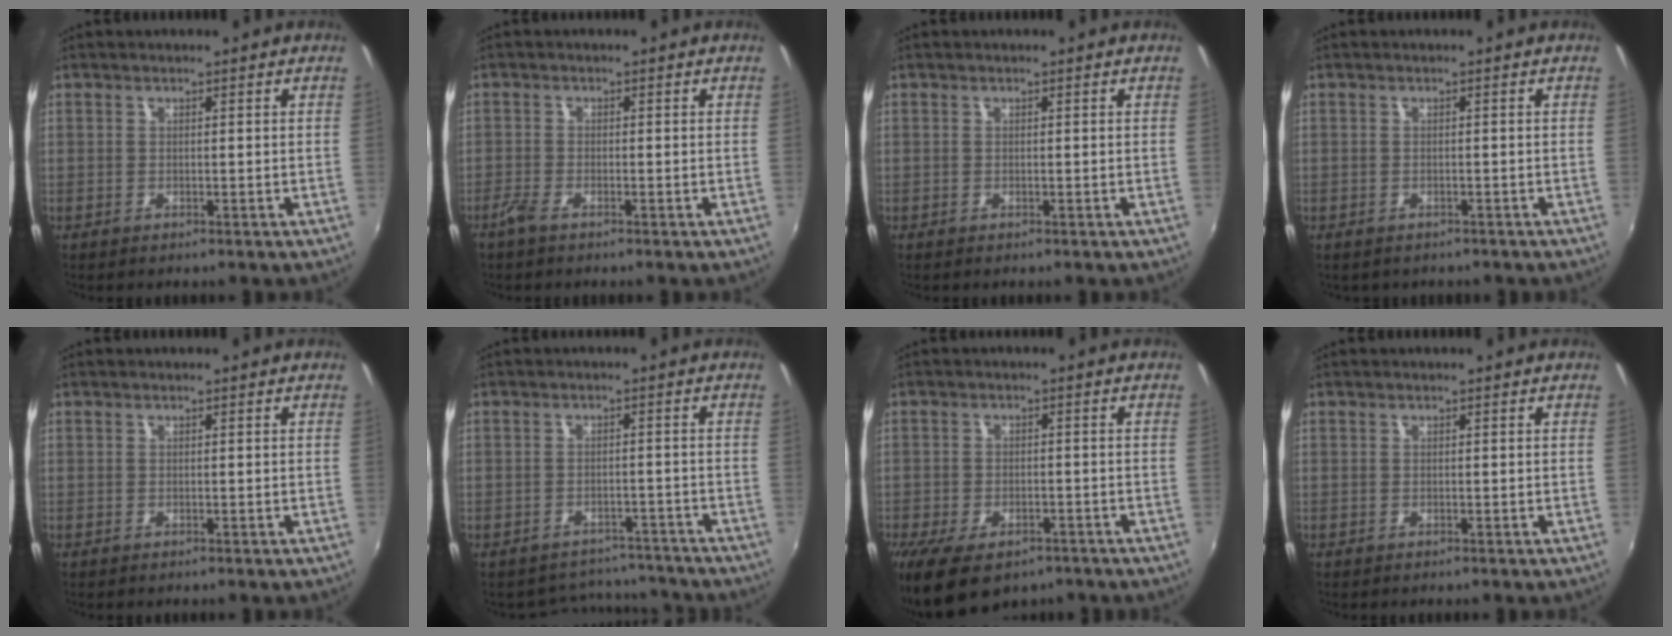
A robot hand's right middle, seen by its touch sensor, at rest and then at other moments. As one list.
[{"total": 2.3, "force": [-1.8, 0.4, 1.3], "torque": [-0.038, -0.005, -0.039]}, {"total": 0.0}, {"total": 1.7, "force": [-1.3, 0.9, 0.5], "torque": [-0.014, -0.007, -0.015]}, {"total": 0.0}, {"total": 7.8, "force": [-7.0, 3.4, 0.4], "torque": [-0.016, 0.023, -0.087]}, {"total": 10.3, "force": [-6.8, 5.2, 5.7], "torque": [-0.127, -0.032, -0.106]}, {"total": 0.0}]